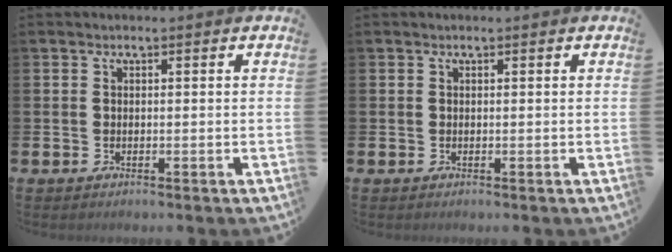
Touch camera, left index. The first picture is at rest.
{"total": 0.0}